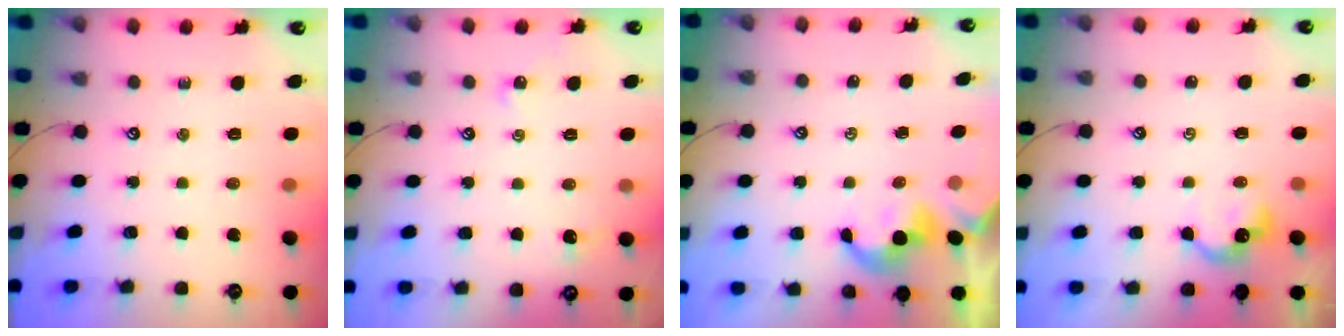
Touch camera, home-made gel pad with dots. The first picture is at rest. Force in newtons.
{"total": 2.4, "press": 2.4, "slide": 0.5}
{"total": 2.0, "press": 1.9, "slide": 0.4}
{"total": 1.8, "press": 1.7, "slide": 0.5}